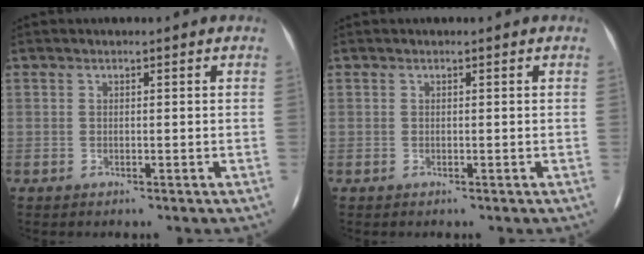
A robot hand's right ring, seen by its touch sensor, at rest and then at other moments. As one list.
[{"total": 0.0}]